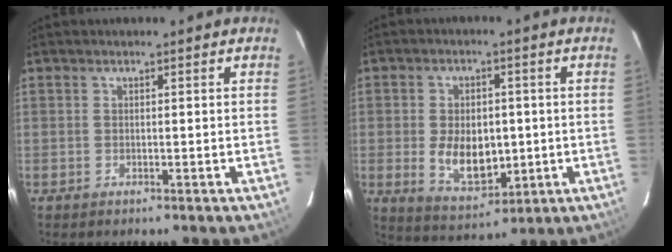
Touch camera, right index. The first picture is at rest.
{"total": 10.0, "force": [-1.1, 6.2, 7.7], "torque": [-0.152, -0.010, -0.001]}